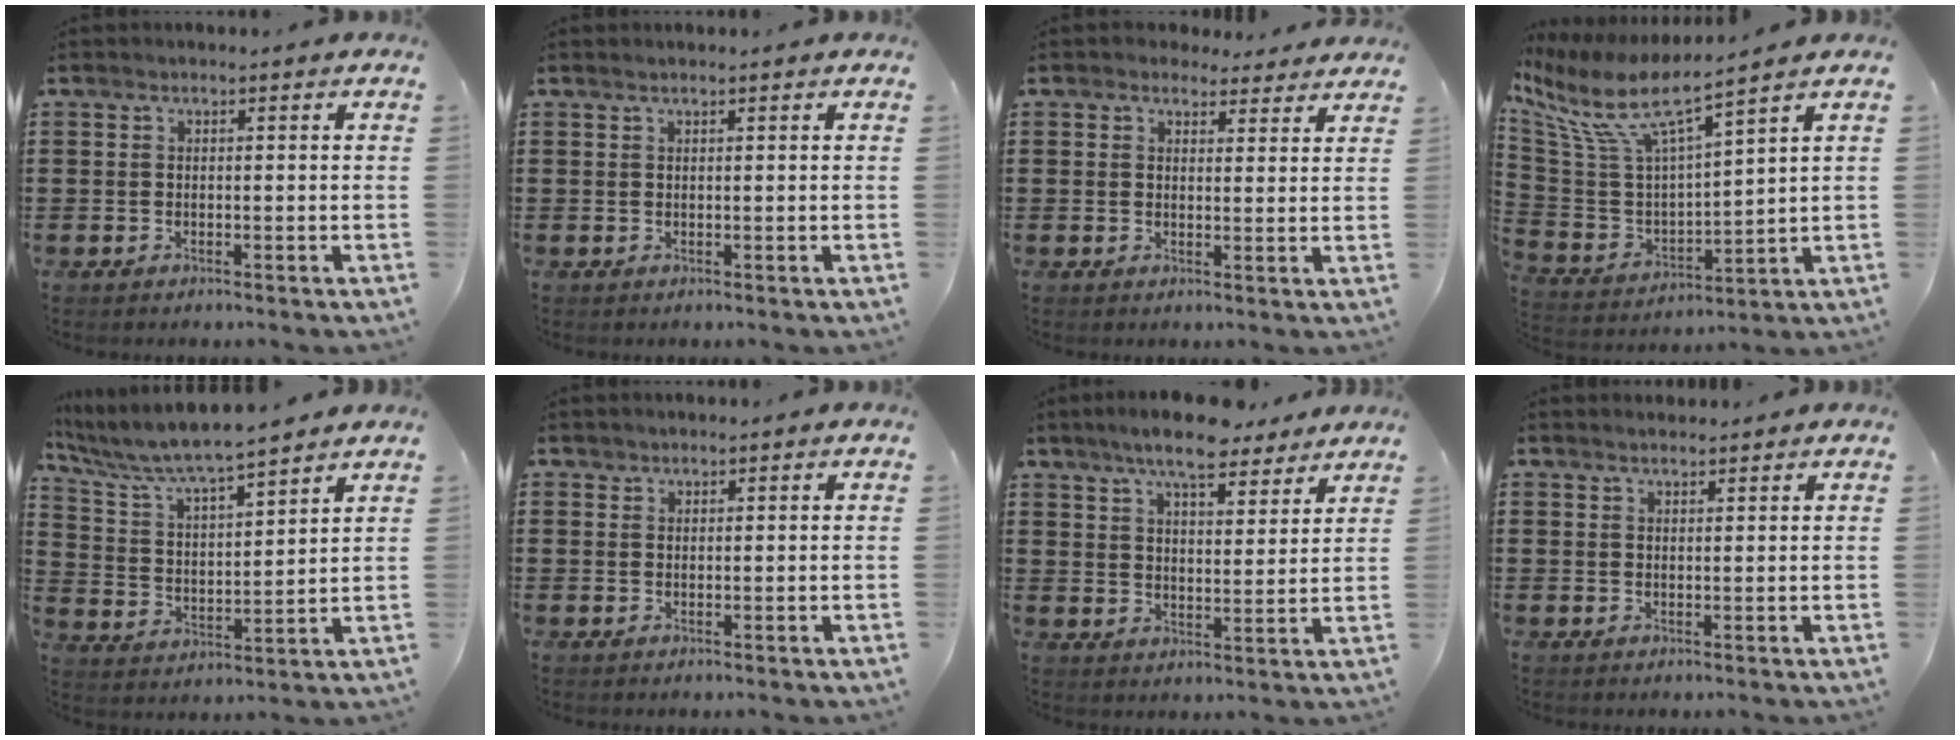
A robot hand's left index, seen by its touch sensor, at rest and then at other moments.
{"total": 0.6, "force": [0.4, -0.1, 0.4], "torque": [-0.006, -0.001, 0.008]}
{"total": 3.2, "force": [2.9, 1.3, 0.5], "torque": [-0.010, -0.007, 0.052]}
{"total": 8.8, "force": [6.0, 1.8, 6.1], "torque": [-0.151, -0.043, 0.099]}
{"total": 6.5, "force": [5.9, 0.5, 2.6], "torque": [-0.079, -0.037, 0.097]}
{"total": 1.0, "force": [0.9, 0.4, 0.0], "torque": [-0.003, 0.002, 0.019]}
{"total": 8.6, "force": [7.4, 1.7, 4.1], "torque": [-0.086, -0.020, 0.133]}
{"total": 1.3, "force": [1.3, 0.2, 0.3], "torque": [-0.008, 0.001, 0.024]}